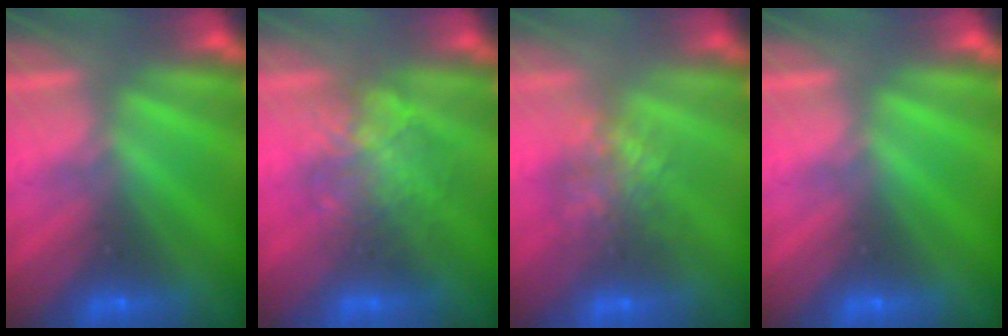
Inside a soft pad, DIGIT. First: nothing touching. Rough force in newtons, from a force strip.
{"total": 2.3}
{"total": 4.6}
{"total": 0.0}